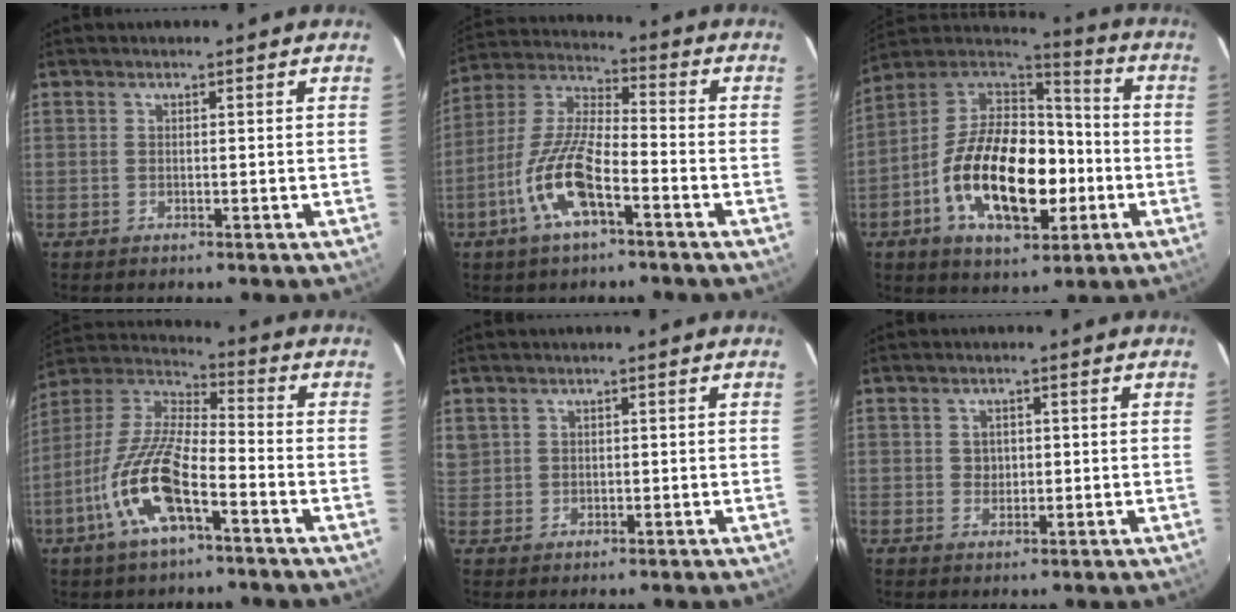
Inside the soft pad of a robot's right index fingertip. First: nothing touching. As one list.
[{"total": 13.3, "force": [-6.2, 4.0, 11.1], "torque": [-0.240, -0.004, -0.123]}, {"total": 21.7, "force": [-5.4, 11.9, 17.3], "torque": [-0.330, 0.010, -0.086]}, {"total": 15.5, "force": [-7.0, 4.7, 13.0], "torque": [-0.272, -0.009, -0.141]}, {"total": 3.2, "force": [1.2, 2.9, 0.6], "torque": [-0.003, 0.009, 0.028]}, {"total": 2.2, "force": [0.2, 2.1, 0.7], "torque": [-0.009, 0.005, 0.005]}]